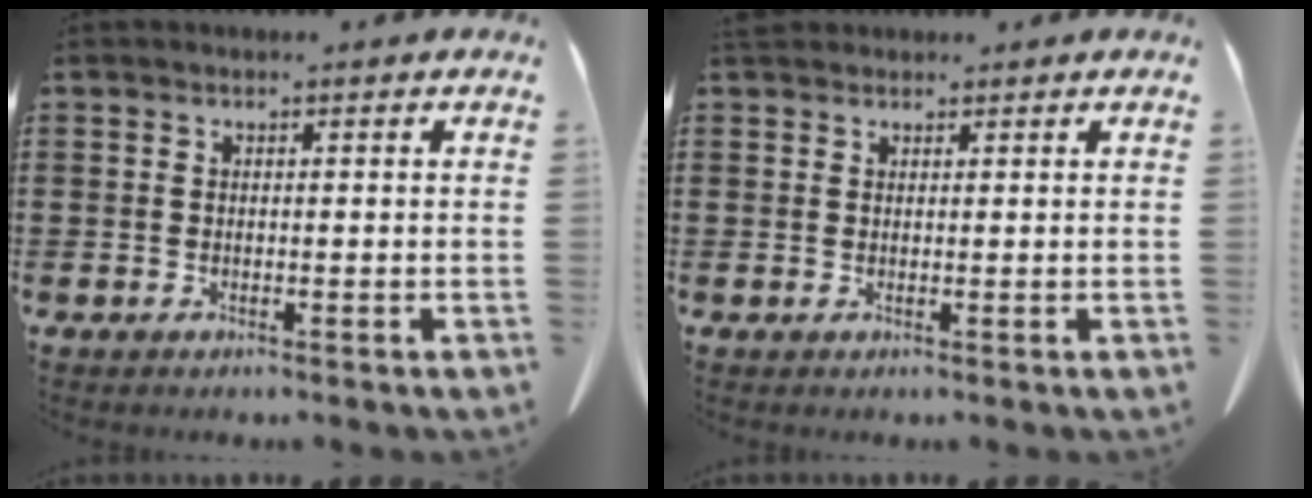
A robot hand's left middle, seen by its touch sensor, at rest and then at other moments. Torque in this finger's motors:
{"motor_torque": [0.50, 0.13, 0.08, 0.04]}